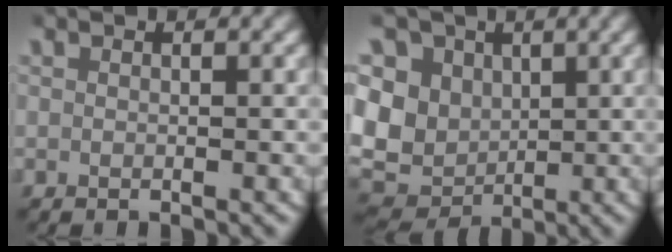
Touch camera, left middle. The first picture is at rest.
{"total": 14.8, "force": [1.3, 13.5, 6.0], "torque": [-0.153, -0.019, 0.012]}